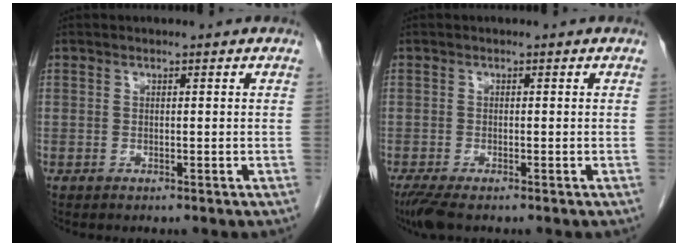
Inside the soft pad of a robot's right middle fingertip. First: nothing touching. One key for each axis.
{"total": 3.3, "fx": -2.4, "fy": 0.6, "fz": 2.2, "tx": -0.045, "ty": -0.011, "tz": -0.045}